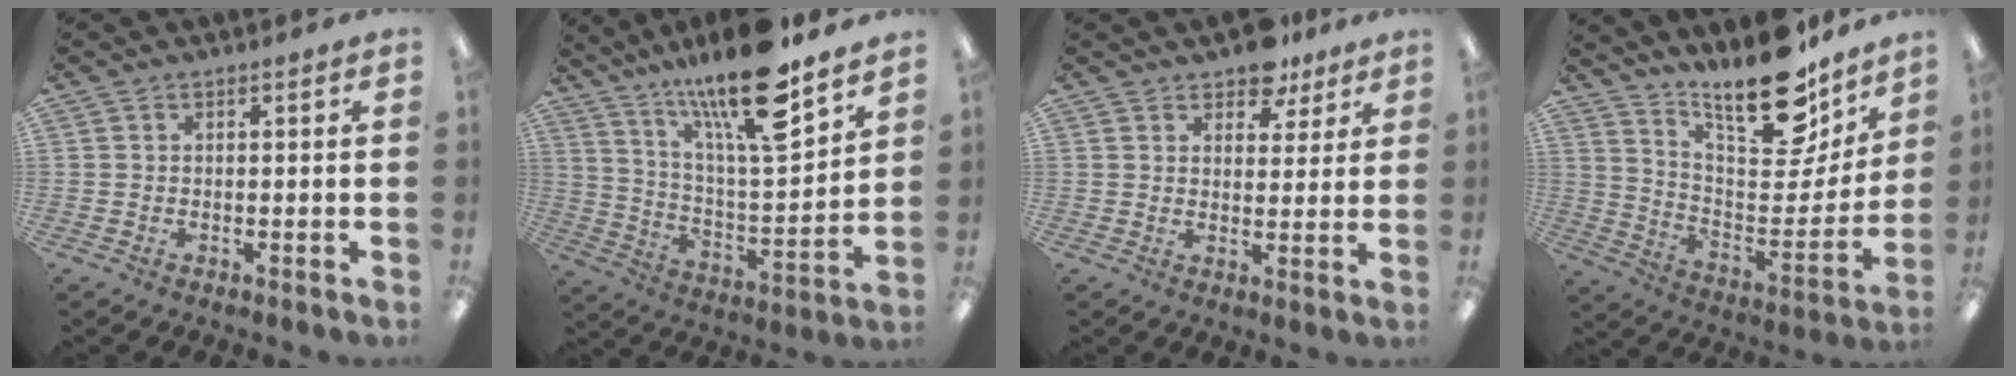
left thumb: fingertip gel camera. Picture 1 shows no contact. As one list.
[{"total": 20.3, "force": [15.0, 4.7, 12.9], "torque": [-0.224, -0.098, 0.250]}, {"total": 7.1, "force": [5.8, 3.5, 2.2], "torque": [-0.012, -0.035, 0.101]}, {"total": 20.9, "force": [16.7, 7.0, 10.5], "torque": [-0.145, -0.127, 0.285]}]